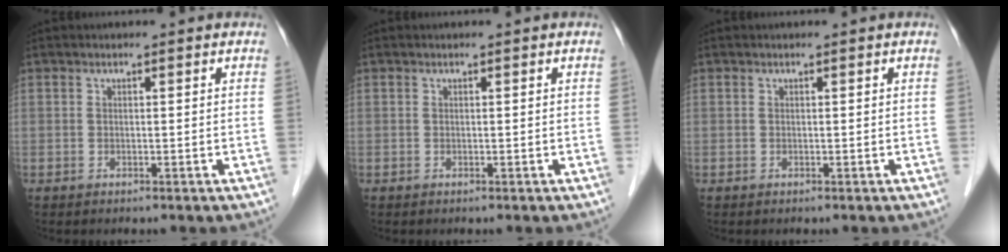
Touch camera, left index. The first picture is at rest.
{"total": 0.0}
{"total": 0.0}